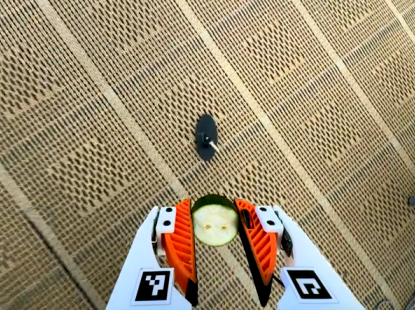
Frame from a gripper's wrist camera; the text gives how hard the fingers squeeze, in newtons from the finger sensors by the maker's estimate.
{"total": 8.8, "left": 8.5, "right": 9.0}